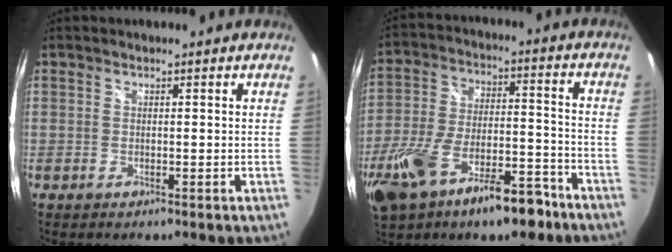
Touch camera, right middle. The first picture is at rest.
{"total": 18.5, "force": [-11.7, 7.3, 12.4], "torque": [-0.249, -0.018, -0.185]}